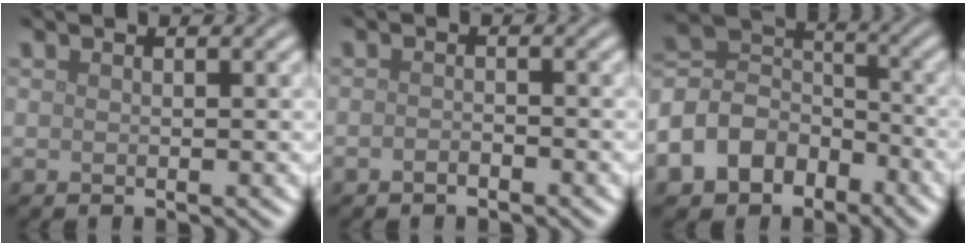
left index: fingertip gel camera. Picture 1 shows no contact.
{"total": 1.0, "force": [-0.7, 0.4, 0.6], "torque": [-0.014, 0.001, -0.014]}
{"total": 7.6, "force": [-3.8, 5.5, 3.5], "torque": [-0.065, 0.009, -0.088]}